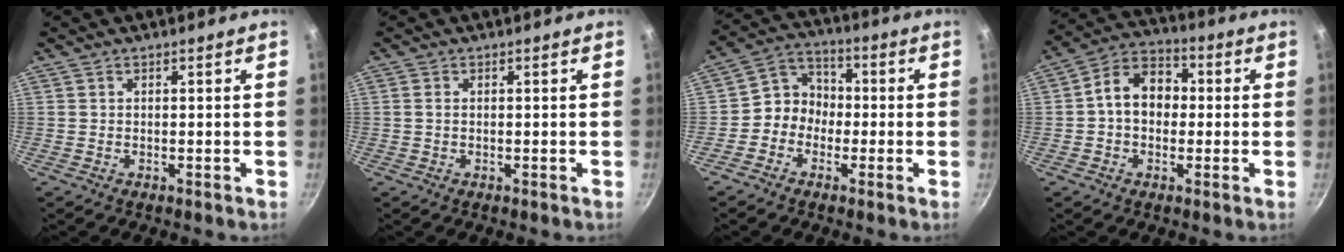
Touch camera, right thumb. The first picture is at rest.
{"total": 0.8, "force": [0.0, 0.6, 0.5], "torque": [-0.012, 0.002, -0.001]}
{"total": 7.2, "force": [-1.6, 6.4, 2.9], "torque": [-0.010, 0.033, -0.048]}
{"total": 10.1, "force": [0.2, 7.7, 6.6], "torque": [-0.069, 0.031, -0.016]}